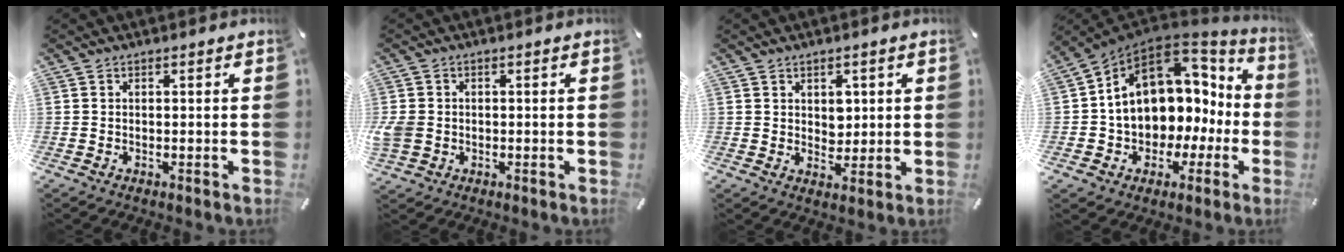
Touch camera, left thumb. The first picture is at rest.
{"total": 4.2, "force": [-0.6, 3.6, 2.1], "torque": [-0.056, 0.001, -0.013]}
{"total": 4.2, "force": [1.4, 3.6, 1.5], "torque": [0.002, -0.011, 0.017]}
{"total": 13.4, "force": [3.0, 10.9, 7.3], "torque": [-0.126, -0.031, 0.054]}